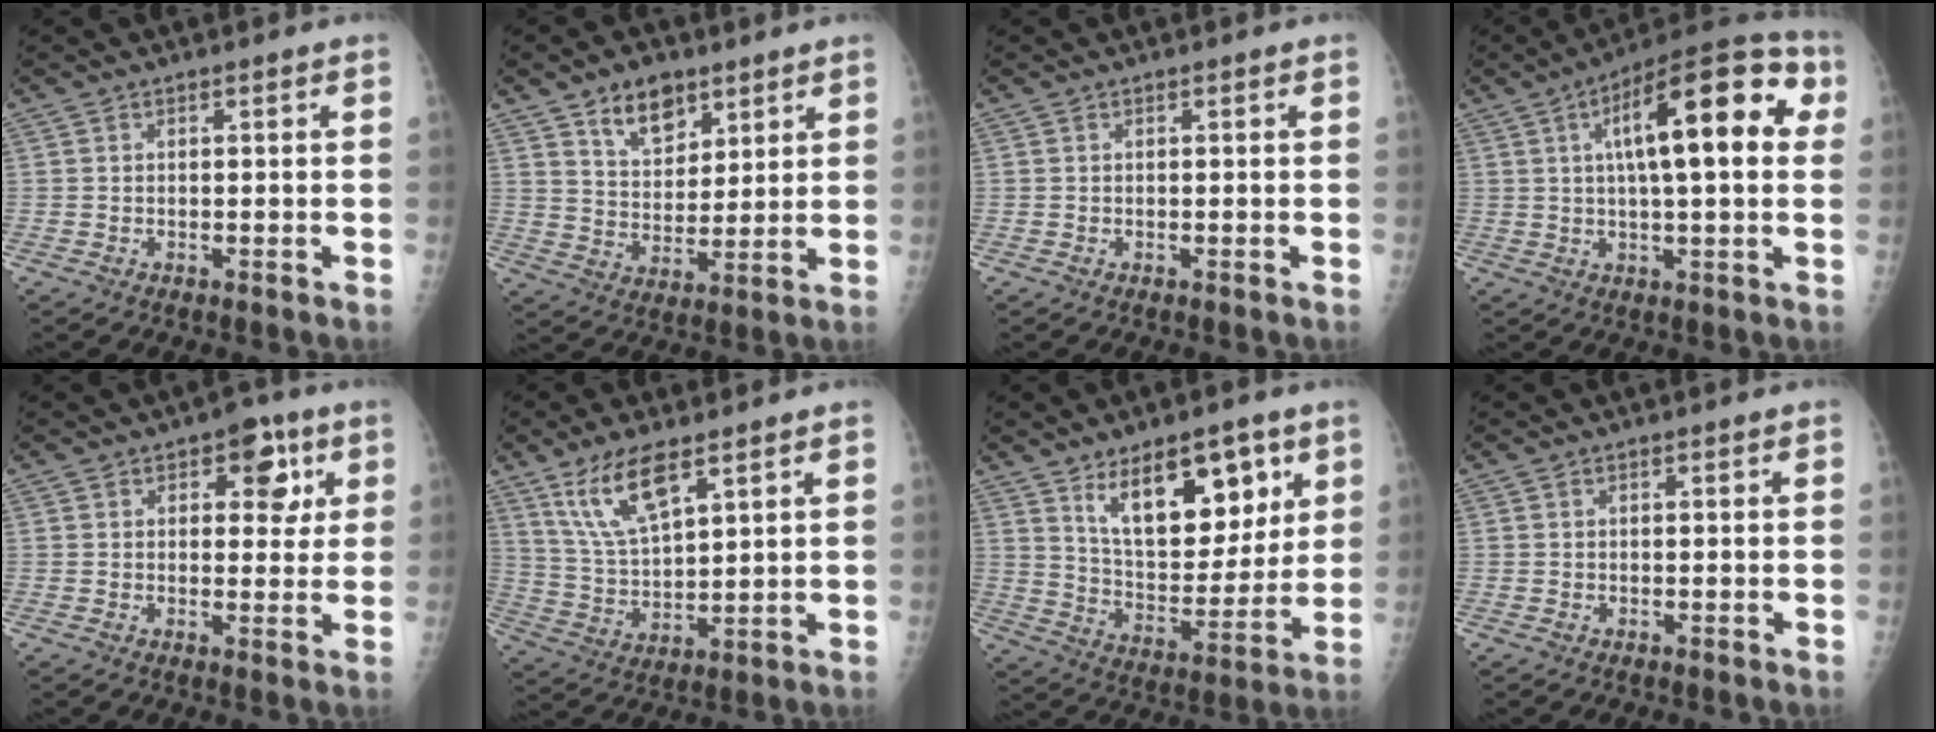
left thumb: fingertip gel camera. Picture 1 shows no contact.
{"total": 10.1, "force": [6.2, 6.0, 5.1], "torque": [-0.056, -0.040, 0.113]}
{"total": 0.0}
{"total": 19.5, "force": [4.8, 6.5, 17.8], "torque": [-0.238, 0.022, 0.060]}
{"total": 7.5, "force": [3.0, 4.5, 5.2], "torque": [-0.023, -0.006, 0.031]}
{"total": 11.5, "force": [7.0, 4.1, 8.2], "torque": [-0.148, -0.031, 0.146]}
{"total": 18.1, "force": [9.0, 9.0, 12.8], "torque": [-0.144, -0.052, 0.161]}
{"total": 0.0}